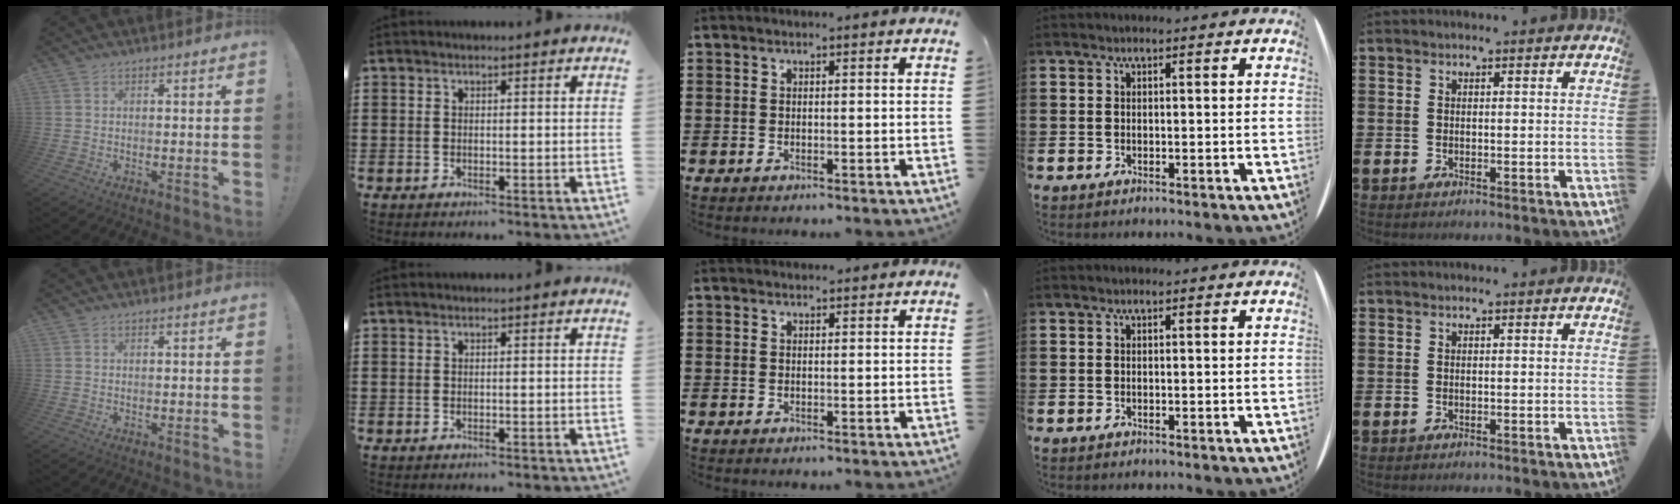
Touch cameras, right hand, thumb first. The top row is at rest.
{"middle": {"total": 0.6, "force": [0.6, 0.1, -0.1], "torque": [0.007, -0.006, 0.011]}}